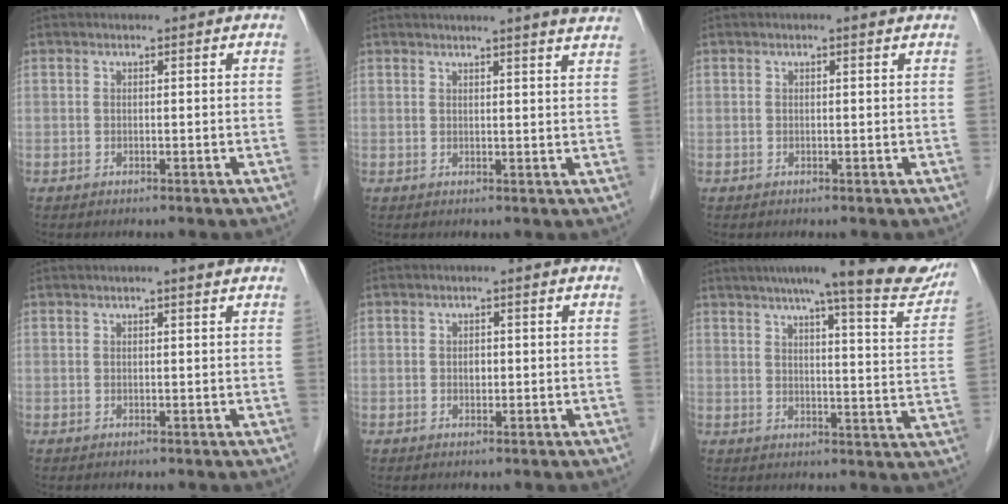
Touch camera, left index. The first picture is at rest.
{"total": 7.4, "force": [6.6, -0.6, 3.3], "torque": [-0.043, 0.002, 0.060]}
{"total": 0.7, "force": [0.5, 0.1, 0.6], "torque": [-0.013, 0.006, 0.004]}
{"total": 2.1, "force": [1.6, 0.0, 1.4], "torque": [-0.020, 0.015, 0.022]}
{"total": 1.1, "force": [0.0, 0.7, 0.8], "torque": [-0.014, 0.001, 0.001]}
{"total": 19.9, "force": [16.5, 1.8, 11.0], "torque": [-0.141, -0.016, 0.196]}